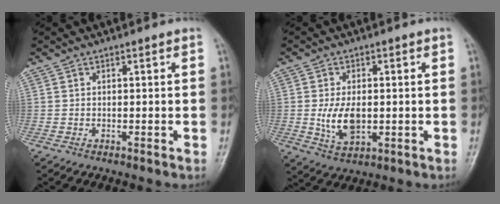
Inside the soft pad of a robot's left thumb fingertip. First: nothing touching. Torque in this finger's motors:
{"motor_torque": [1.00, 1.17, 0.84, 0.11, 0.09]}